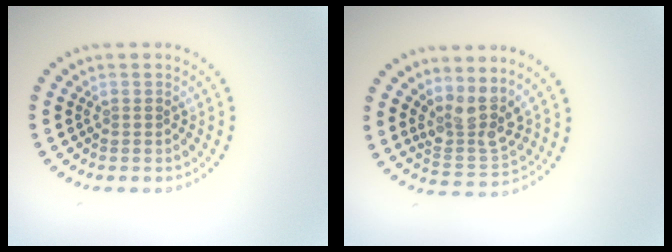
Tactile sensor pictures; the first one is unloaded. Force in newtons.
{"total": 3.8, "press": 3.1, "slide": 2.2}